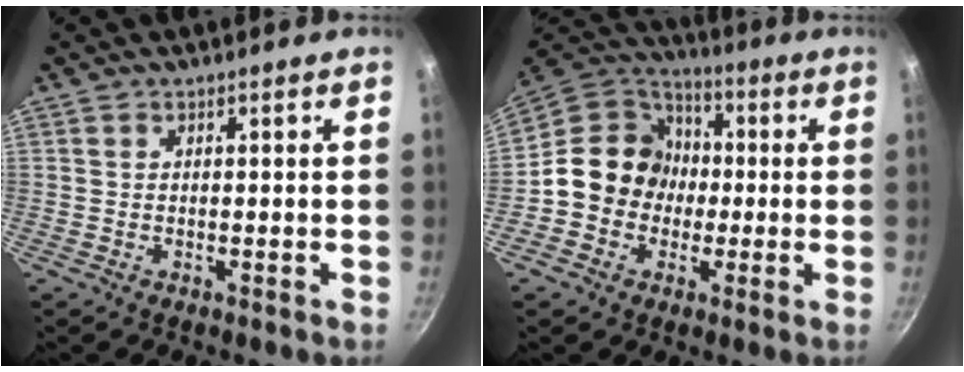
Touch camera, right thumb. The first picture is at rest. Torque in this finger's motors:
{"motor_torque": [1.35, 2.70, 0.99, -0.90, 0.10]}